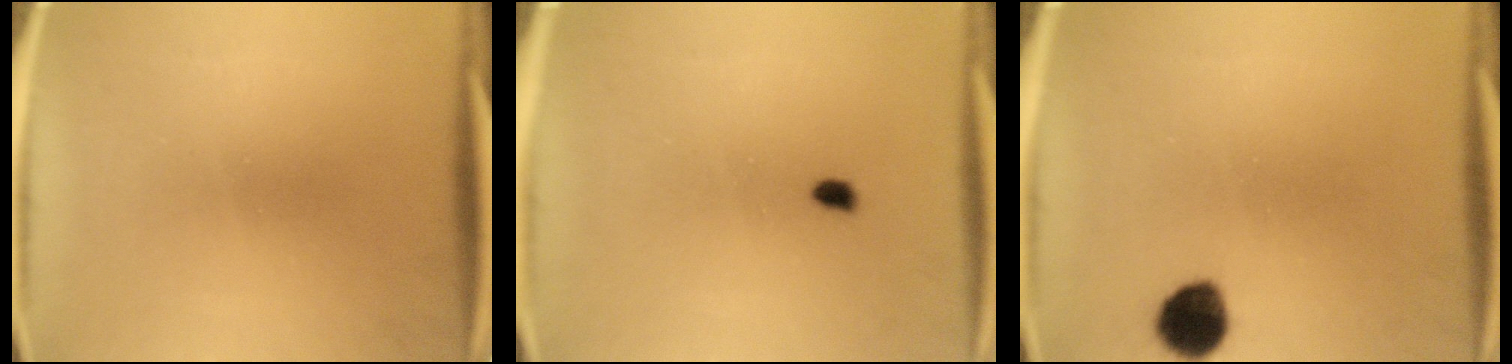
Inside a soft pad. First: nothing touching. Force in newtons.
{"total": 0.8}
{"total": 7.5}